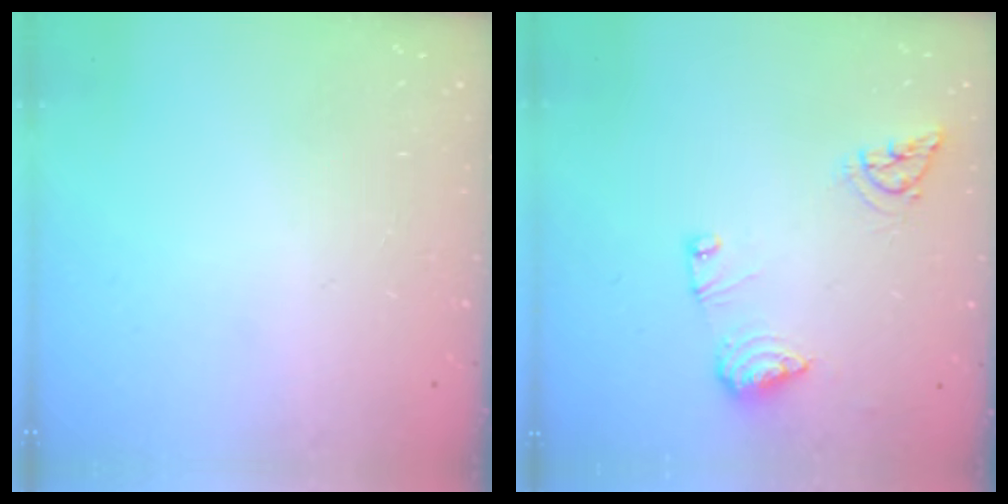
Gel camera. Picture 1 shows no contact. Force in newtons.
{"total": 9.7, "press": 9.6, "slide": 1.1}